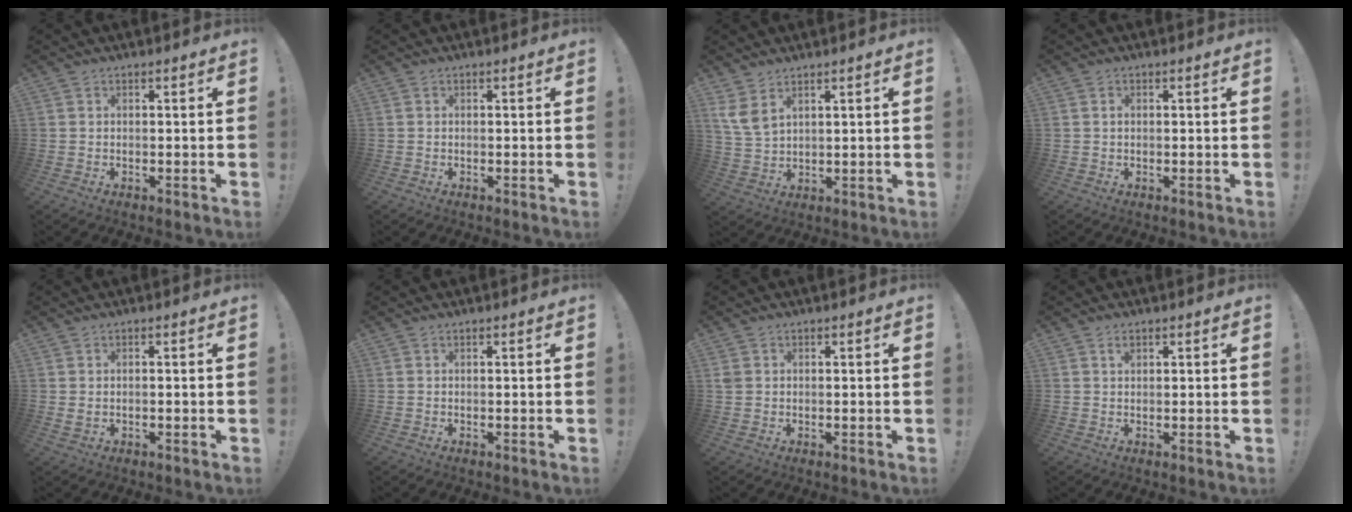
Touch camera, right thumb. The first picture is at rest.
{"total": 0.0}
{"total": 6.2, "force": [4.0, 2.8, 3.9], "torque": [-0.082, -0.019, 0.077]}
{"total": 0.7, "force": [0.1, 0.6, 0.1], "torque": [-0.011, 0.006, 0.003]}
{"total": 0.7, "force": [0.1, 0.4, 0.6], "torque": [-0.007, 0.000, 0.001]}
{"total": 0.0}
{"total": 1.5, "force": [0.4, 1.2, 0.8], "torque": [-0.017, 0.005, 0.009]}
{"total": 1.1, "force": [0.6, 0.5, 0.7], "torque": [-0.005, -0.003, 0.010]}